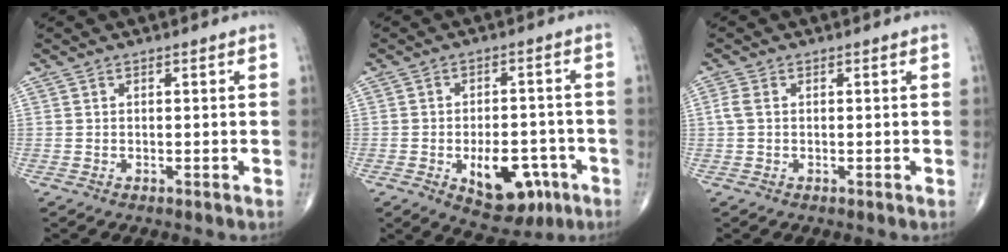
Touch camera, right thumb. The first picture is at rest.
{"total": 11.6, "force": [-4.5, 6.5, 8.5], "torque": [-0.089, 0.023, -0.051]}
{"total": 1.9, "force": [0.2, 1.2, 1.5], "torque": [-0.041, 0.003, 0.002]}